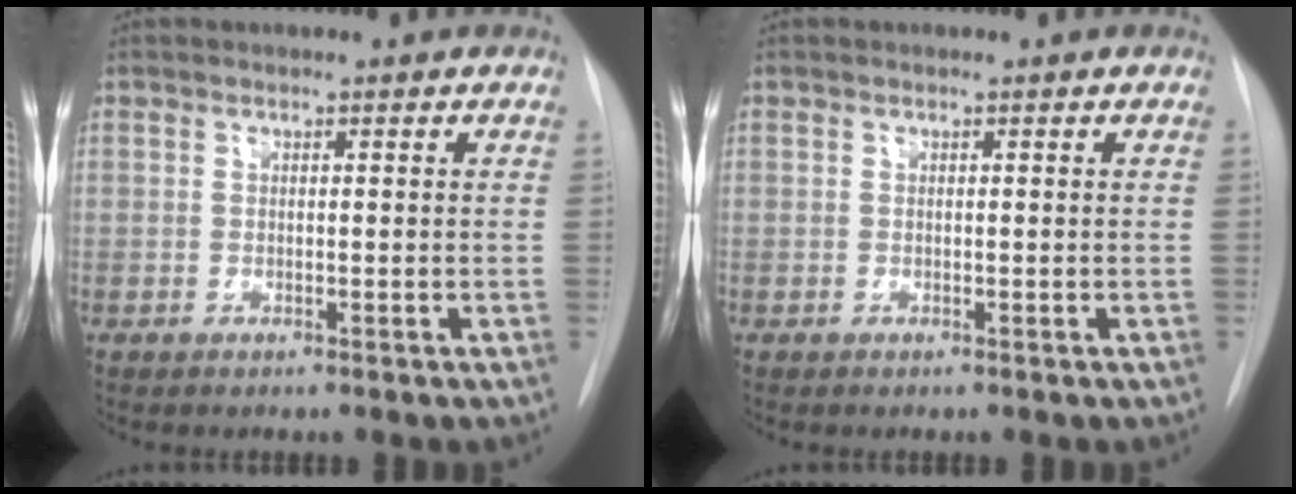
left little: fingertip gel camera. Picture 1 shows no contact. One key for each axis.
{"total": 0.0}